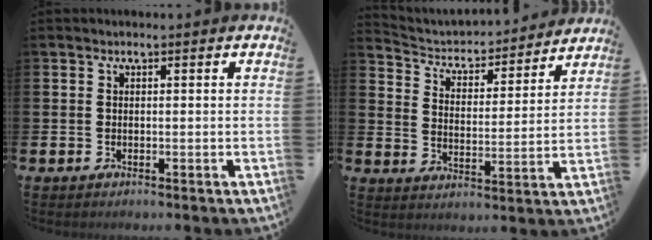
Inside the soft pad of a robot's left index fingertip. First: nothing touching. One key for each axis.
{"total": 4.0, "fx": 3.7, "fy": 1.4, "fz": 0.5, "tx": -0.037, "ty": -0.040, "tz": 0.054}